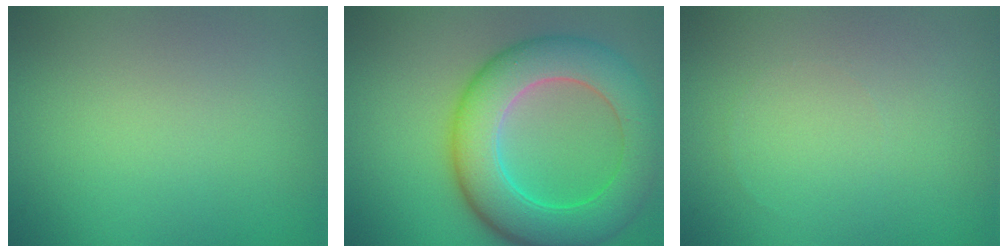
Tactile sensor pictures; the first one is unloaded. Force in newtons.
{"total": 9.2, "press": 9.2, "slide": 0.2}
{"total": 0.0}